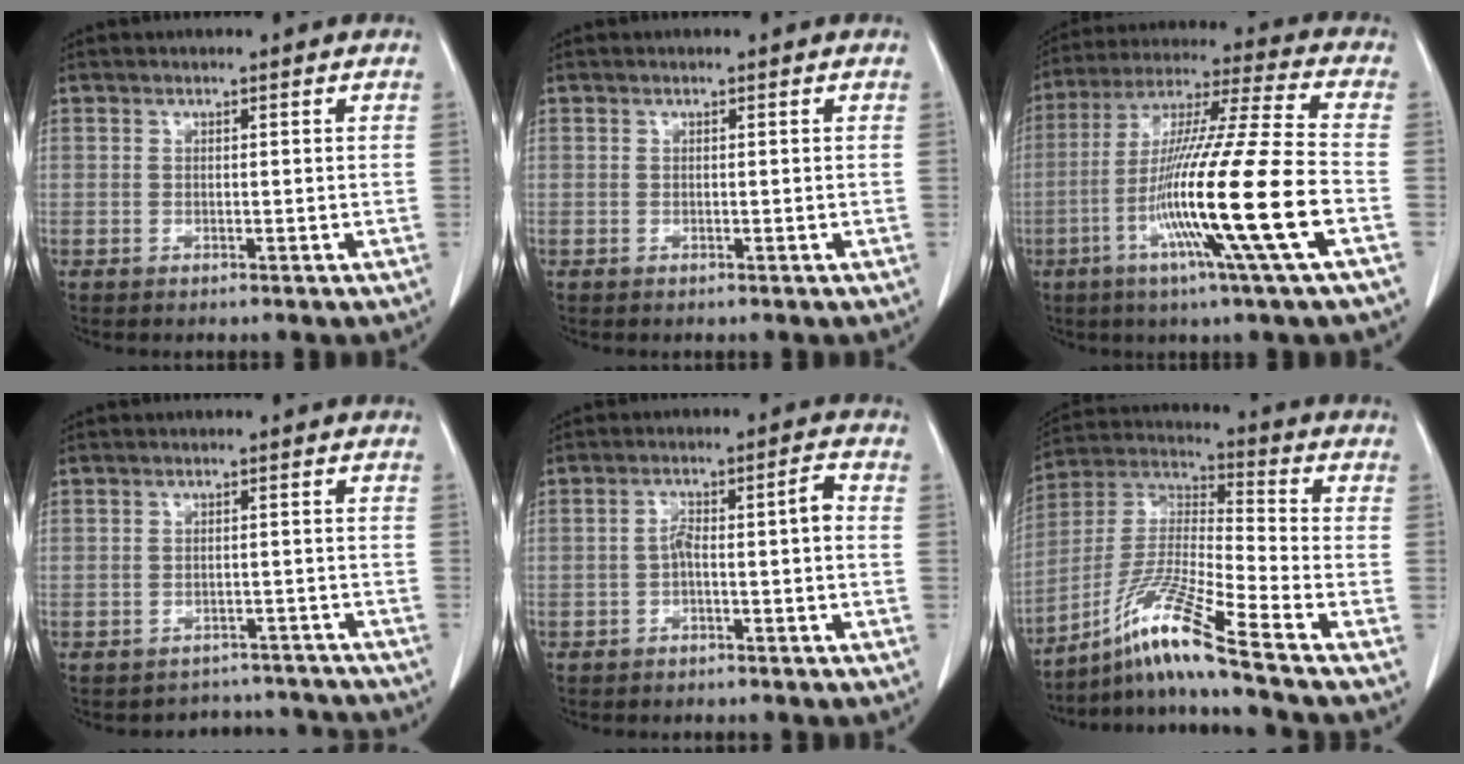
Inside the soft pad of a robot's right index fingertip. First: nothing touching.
{"total": 0.0}
{"total": 19.4, "force": [-6.2, -1.7, 18.4], "torque": [-0.355, -0.024, -0.125]}
{"total": 7.2, "force": [-6.6, 2.8, -1.1], "torque": [0.028, 0.037, -0.069]}
{"total": 4.5, "force": [-1.4, 0.7, 4.2], "torque": [-0.071, 0.026, -0.020]}
{"total": 13.2, "force": [-9.6, -1.9, 8.8], "torque": [-0.192, -0.012, -0.182]}